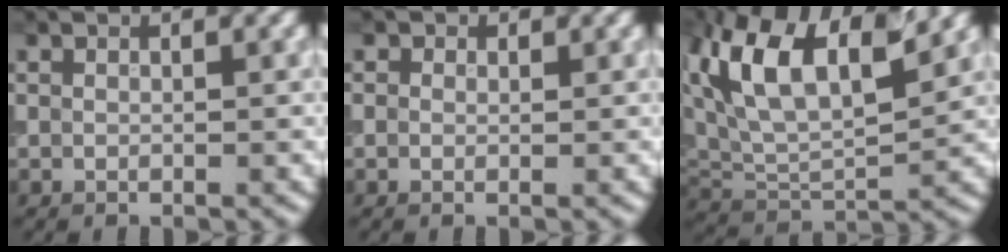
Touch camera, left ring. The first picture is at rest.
{"total": 0.8, "force": [0.4, 0.7, 0.3], "torque": [-0.001, -0.005, -0.004]}
{"total": 11.2, "force": [5.2, 5.2, 8.4], "torque": [-0.169, 0.020, 0.091]}